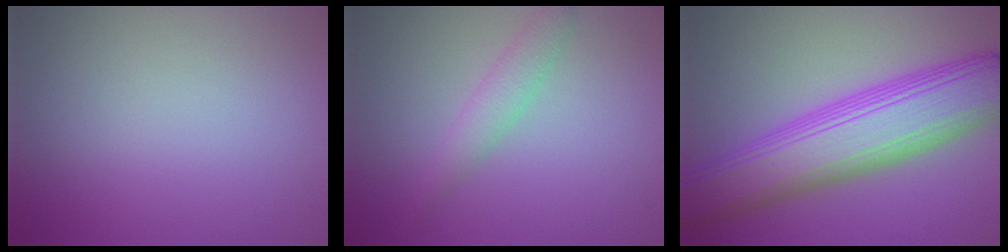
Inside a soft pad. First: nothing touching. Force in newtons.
{"total": 2.1, "press": 2.1, "slide": 0.0}
{"total": 10.0, "press": 10.0, "slide": 0.2}